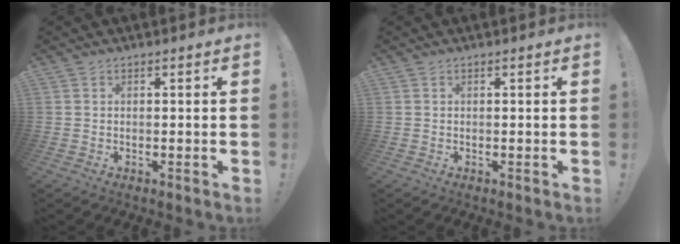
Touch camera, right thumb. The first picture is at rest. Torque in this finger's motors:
{"motor_torque": [0.00, 0.00, 0.01, 0.01, 0.00]}